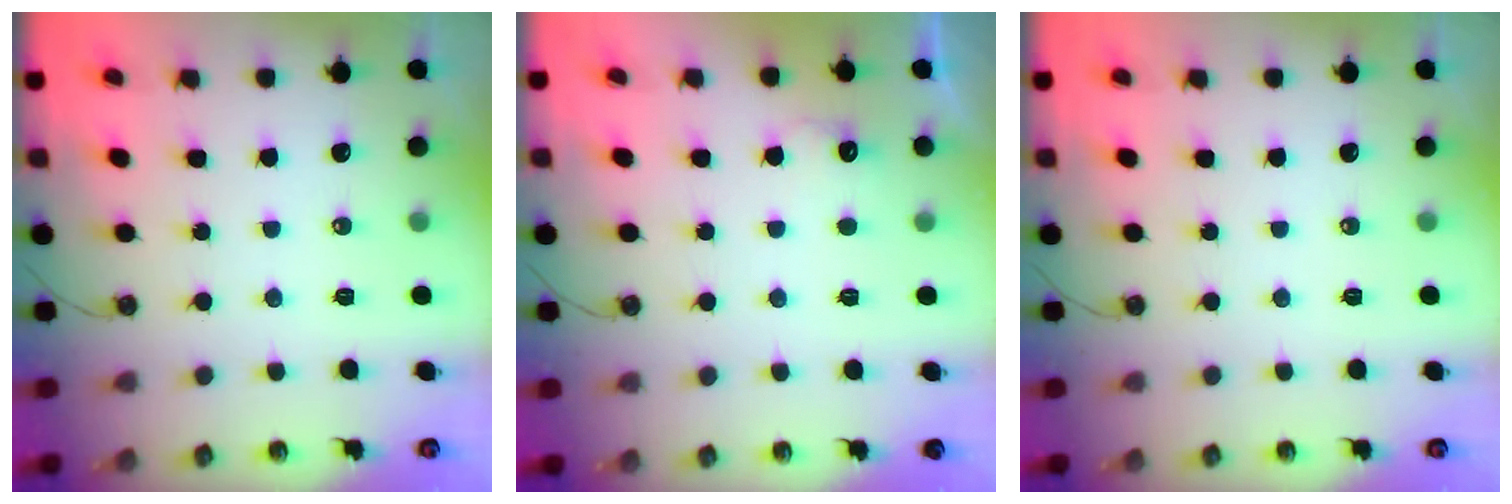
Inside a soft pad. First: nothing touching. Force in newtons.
{"total": 4.7, "press": 4.5, "slide": 1.1}
{"total": 0.0}